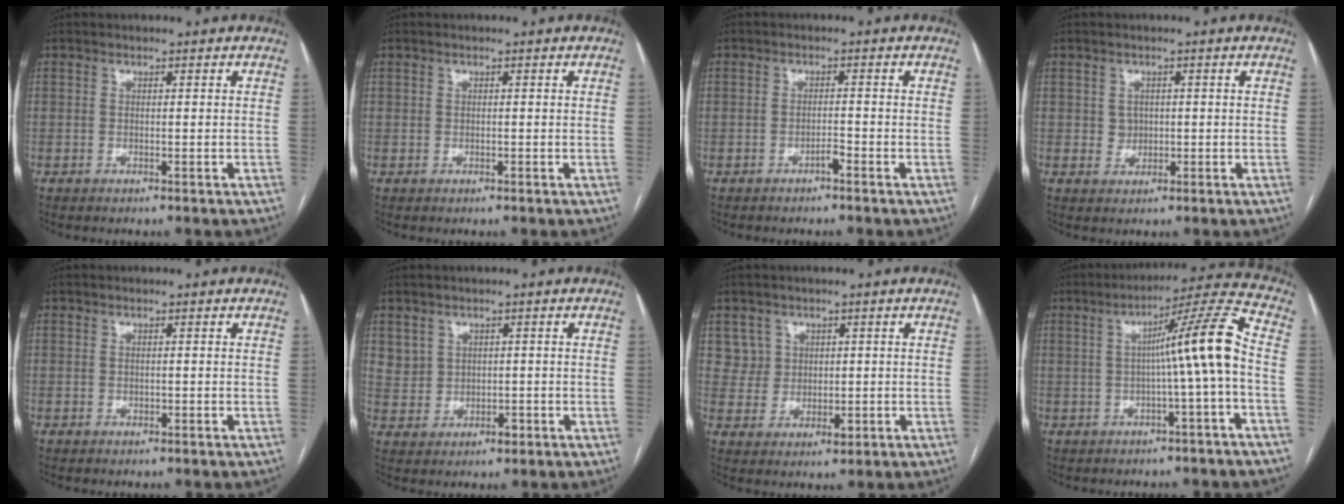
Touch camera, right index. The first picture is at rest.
{"total": 0.0}
{"total": 1.3, "force": [-0.9, 0.1, 0.9], "torque": [-0.014, 0.003, -0.015]}
{"total": 2.0, "force": [0.2, 1.8, 0.7], "torque": [-0.009, 0.003, 0.009]}
{"total": 0.0}
{"total": 3.9, "force": [1.0, 3.6, 1.0], "torque": [-0.015, 0.008, 0.029]}
{"total": 4.4, "force": [1.8, 4.1, 0.0], "torque": [0.006, 0.007, 0.042]}
{"total": 10.3, "force": [-0.8, -1.4, 10.2], "torque": [-0.147, 0.021, -0.011]}